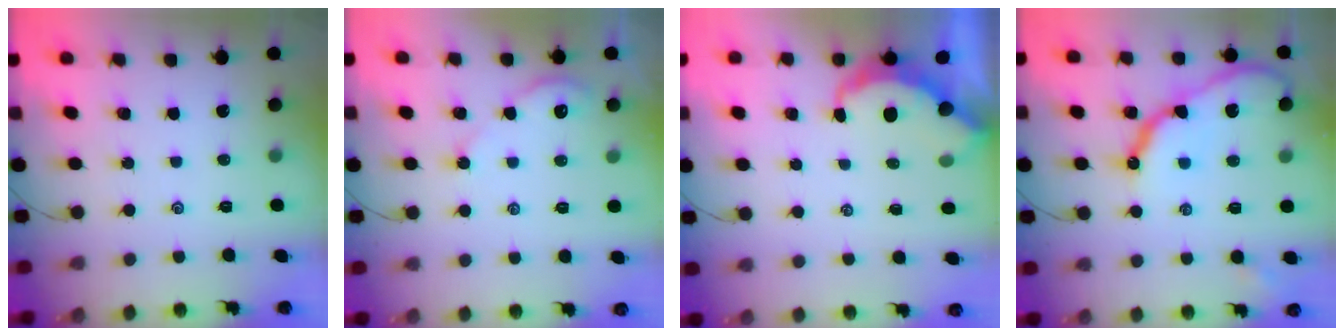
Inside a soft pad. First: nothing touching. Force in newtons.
{"total": 2.9, "press": 2.9, "slide": 0.4}
{"total": 5.8, "press": 5.8, "slide": 0.4}
{"total": 13.7, "press": 13.6, "slide": 1.5}